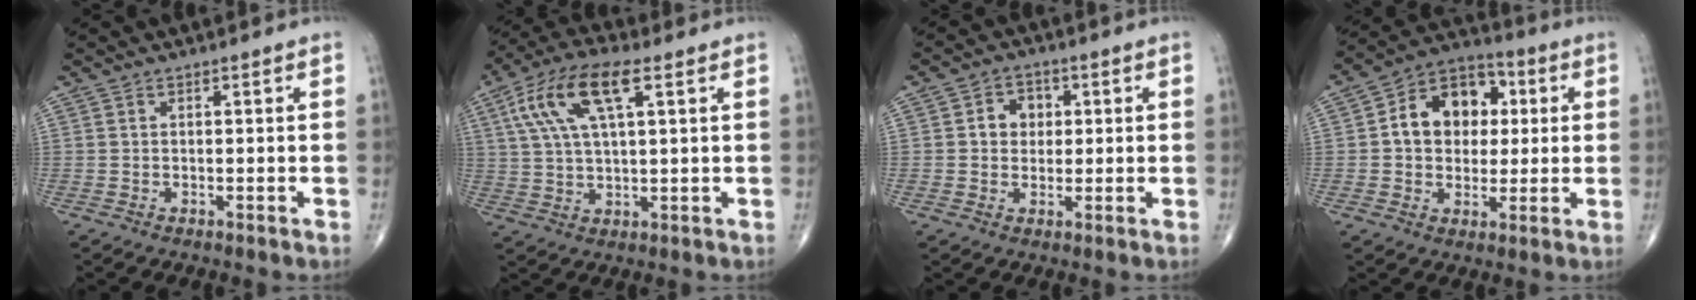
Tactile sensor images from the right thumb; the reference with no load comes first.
{"total": 13.2, "force": [4.9, 4.9, 11.2], "torque": [-0.229, 0.013, 0.089]}
{"total": 4.9, "force": [0.8, 4.2, 2.4], "torque": [-0.008, 0.006, 0.008]}
{"total": 12.4, "force": [1.9, 9.7, 7.4], "torque": [-0.067, 0.014, 0.023]}